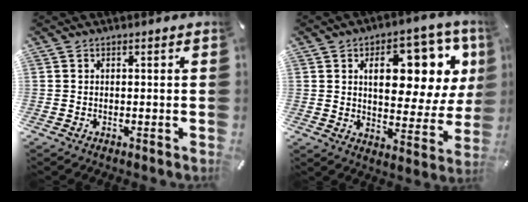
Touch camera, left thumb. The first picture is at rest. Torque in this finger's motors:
{"motor_torque": [2.50, 2.50, 1.49, -1.28, 0.17]}